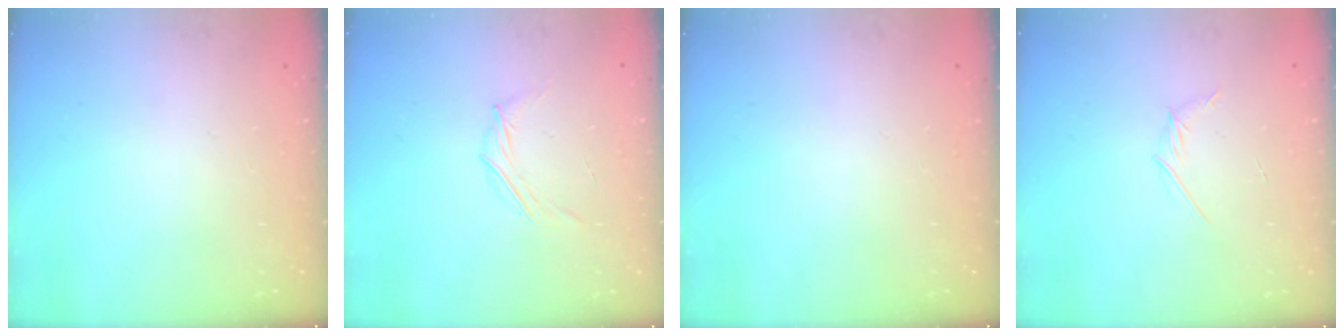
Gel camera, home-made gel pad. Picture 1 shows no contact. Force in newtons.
{"total": 3.7, "press": 3.5, "slide": 1.1}
{"total": 0.0}
{"total": 2.9, "press": 2.8, "slide": 0.8}